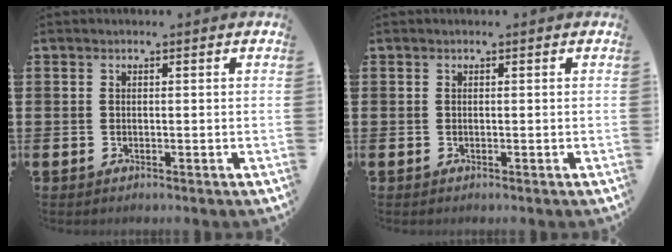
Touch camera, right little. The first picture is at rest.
{"total": 0.0}